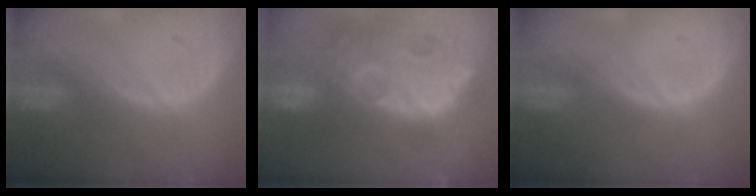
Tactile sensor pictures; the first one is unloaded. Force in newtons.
{"total": 14.0, "press": 12.4, "slide": 6.4}
{"total": 0.0}